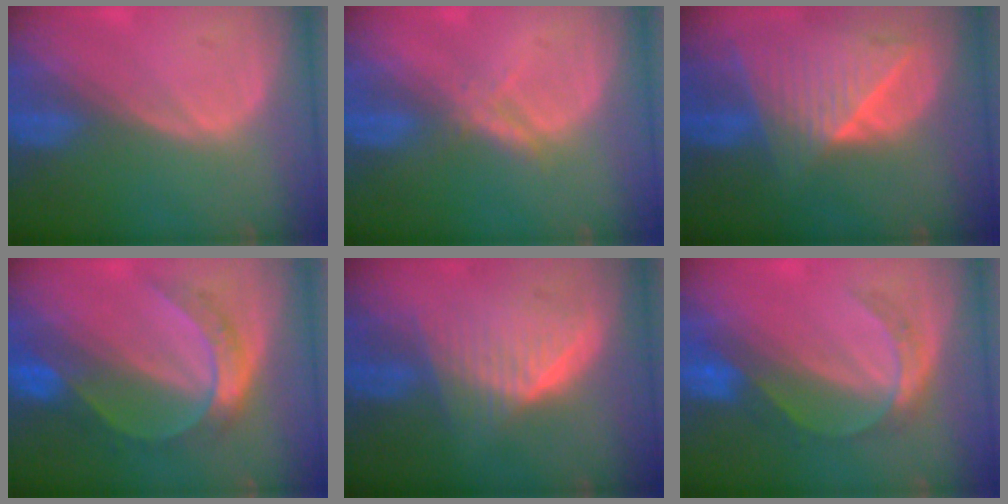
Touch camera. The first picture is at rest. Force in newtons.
{"total": 2.1, "press": 2.1, "slide": 0.2}
{"total": 9.2, "press": 8.2, "slide": 4.1}
{"total": 6.7, "press": 6.6, "slide": 0.4}
{"total": 5.9, "press": 5.9, "slide": 0.6}
{"total": 5.4, "press": 5.0, "slide": 2.1}